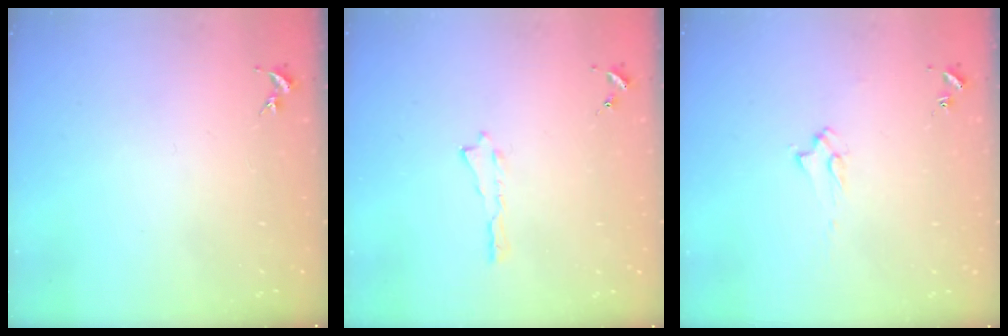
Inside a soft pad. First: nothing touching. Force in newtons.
{"total": 0.0}
{"total": 2.0, "press": 2.0, "slide": 0.3}